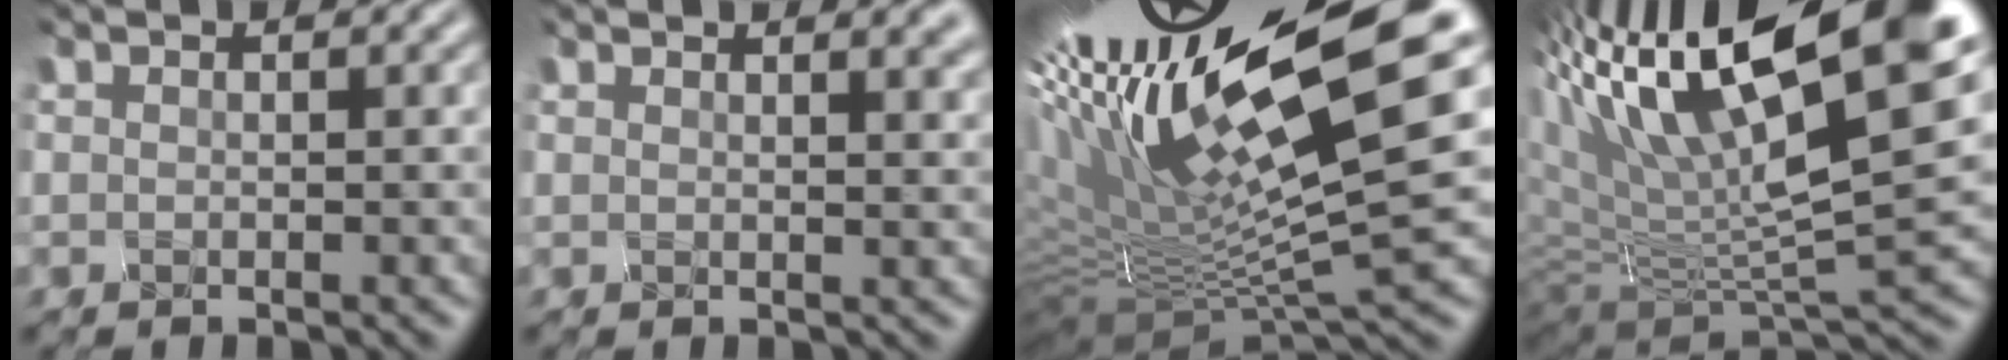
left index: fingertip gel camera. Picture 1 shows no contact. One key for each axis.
{"total": 4.3, "fx": 3.0, "fy": 1.8, "fz": 2.6, "tx": -0.016, "ty": 0.021, "tz": 0.025}
{"total": 16.5, "fx": 2.2, "fy": 3.4, "fz": 16.0, "tx": -0.290, "ty": -0.006, "tz": 0.069}
{"total": 15.2, "fx": 5.1, "fy": 5.6, "fz": 13.2, "tx": -0.273, "ty": 0.017, "tz": 0.105}